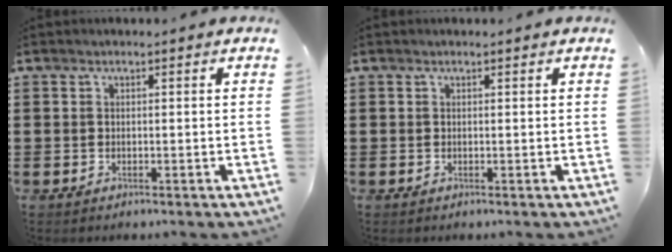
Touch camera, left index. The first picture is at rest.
{"total": 0.0}